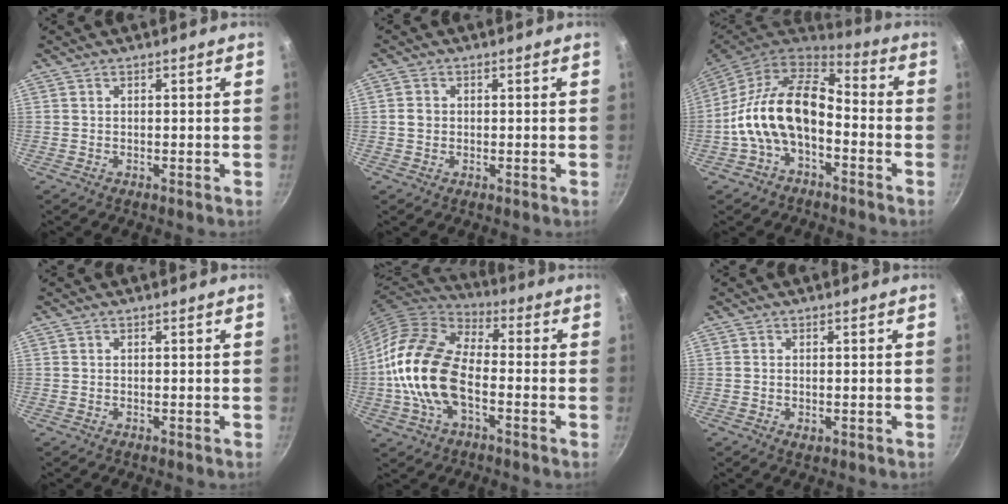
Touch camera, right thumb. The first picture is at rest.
{"total": 2.2, "force": [0.0, 1.9, 1.1], "torque": [-0.013, 0.007, -0.002]}
{"total": 16.1, "force": [-3.2, 9.7, 12.5], "torque": [-0.211, 0.048, -0.072]}
{"total": 0.0}
{"total": 18.4, "force": [-3.2, 10.4, 14.8], "torque": [-0.265, 0.032, -0.076]}
{"total": 1.4, "force": [-0.2, 0.8, 1.1], "torque": [-0.018, -0.003, -0.002]}